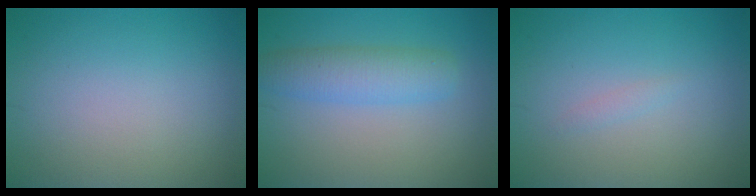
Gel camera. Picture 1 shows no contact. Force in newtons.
{"total": 3.7, "press": 3.7, "slide": 0.1}
{"total": 0.6, "press": 0.6, "slide": 0.0}